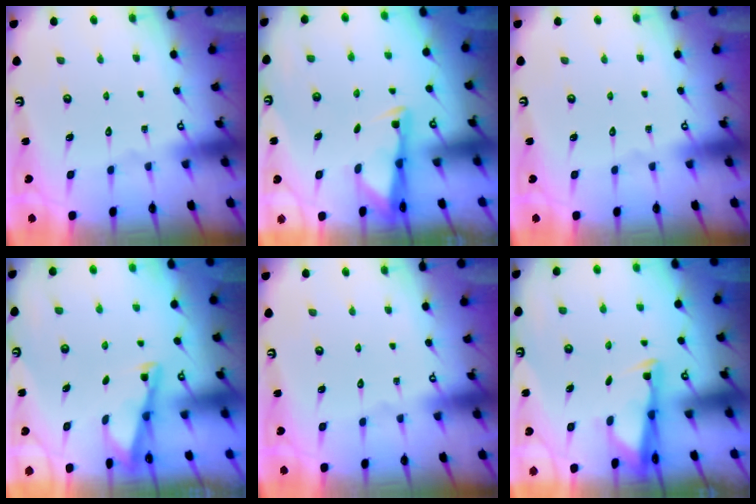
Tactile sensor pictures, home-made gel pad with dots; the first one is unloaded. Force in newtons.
{"total": 2.9, "press": 2.9, "slide": 0.4}
{"total": 0.0}
{"total": 2.9, "press": 2.9, "slide": 0.2}
{"total": 0.0}
{"total": 2.7, "press": 2.6, "slide": 0.8}